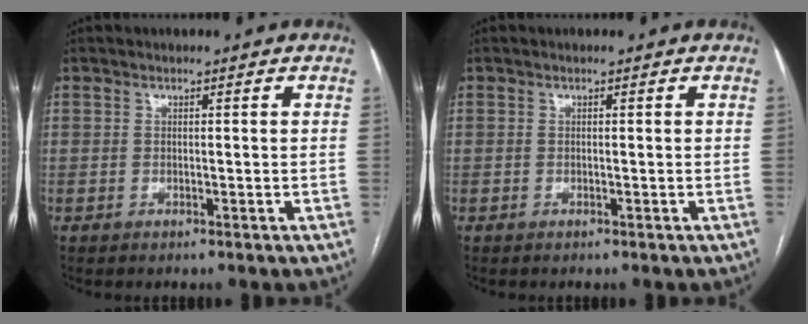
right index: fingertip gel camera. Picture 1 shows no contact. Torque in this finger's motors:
{"motor_torque": [-0.04, 0.17, -0.05, 0.00]}